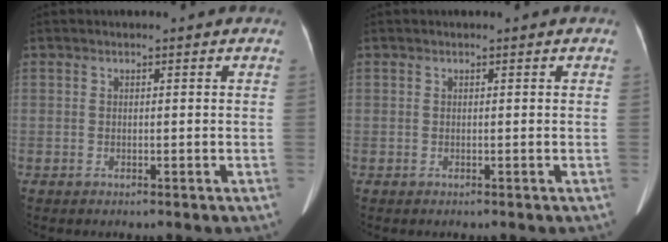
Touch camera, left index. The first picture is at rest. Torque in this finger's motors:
{"motor_torque": [0.00, 0.01, 0.00, 0.00]}